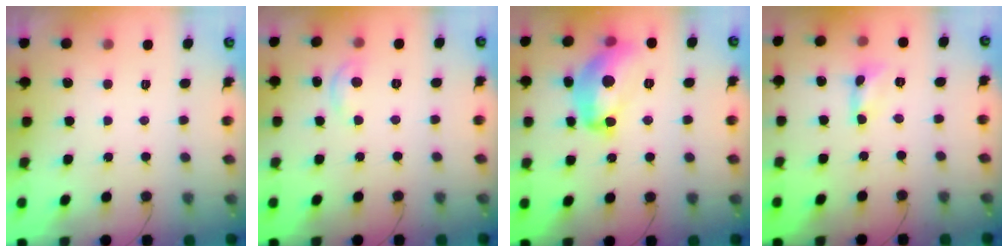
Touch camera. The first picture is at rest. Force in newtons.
{"total": 2.9, "press": 2.8, "slide": 0.3}
{"total": 15.9, "press": 15.8, "slide": 1.2}
{"total": 1.0, "press": 1.0, "slide": 0.1}